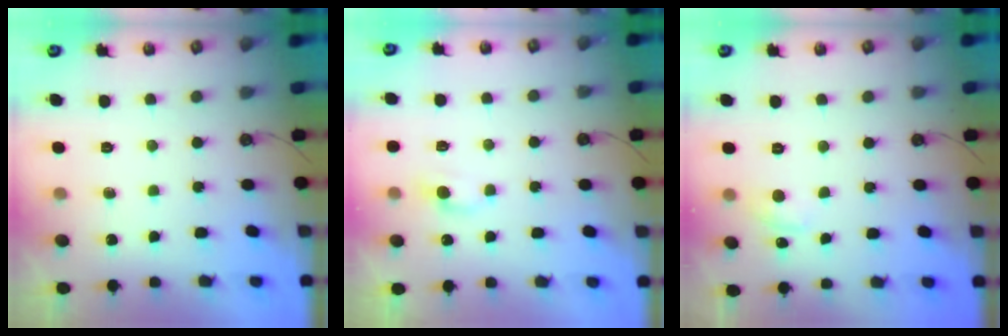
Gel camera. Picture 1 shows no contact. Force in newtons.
{"total": 1.5, "press": 1.4, "slide": 0.4}
{"total": 0.8, "press": 0.1, "slide": 0.8}